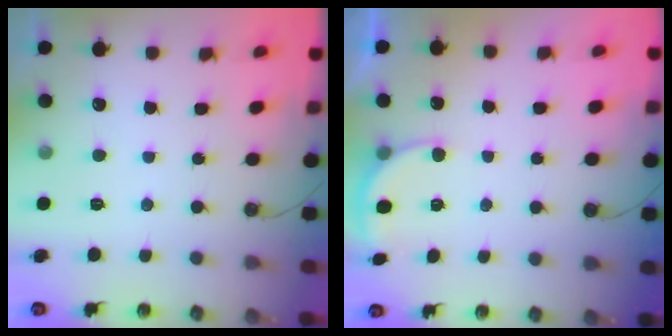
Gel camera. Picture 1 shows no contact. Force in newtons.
{"total": 3.0, "press": 2.9, "slide": 0.7}